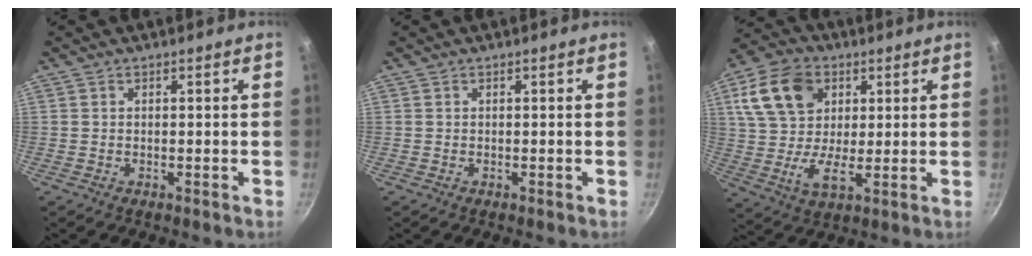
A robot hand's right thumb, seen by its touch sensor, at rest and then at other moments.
{"total": 0.0}
{"total": 15.3, "force": [5.4, 10.6, 9.6], "torque": [-0.159, -0.003, 0.094]}